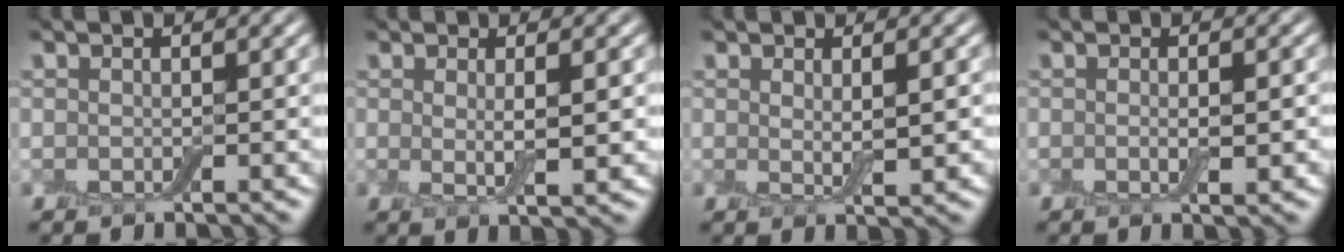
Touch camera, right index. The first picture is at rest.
{"total": 2.9, "force": [0.3, 0.6, 2.8], "torque": [-0.047, -0.010, 0.008]}
{"total": 2.2, "force": [0.5, 0.4, 2.1], "torque": [-0.035, -0.007, 0.011]}
{"total": 1.9, "force": [-0.2, 0.4, 1.9], "torque": [-0.034, -0.006, -0.005]}